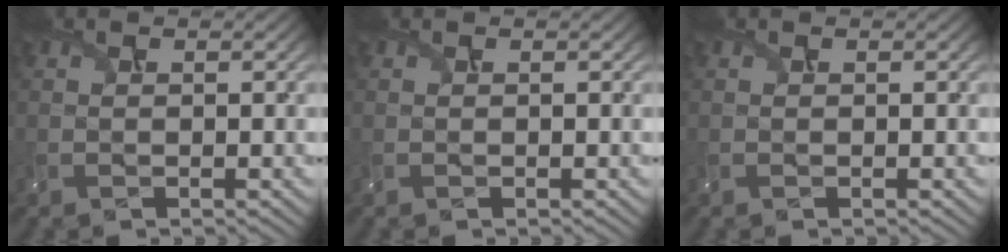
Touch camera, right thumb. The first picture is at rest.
{"total": 0.0}
{"total": 0.0}